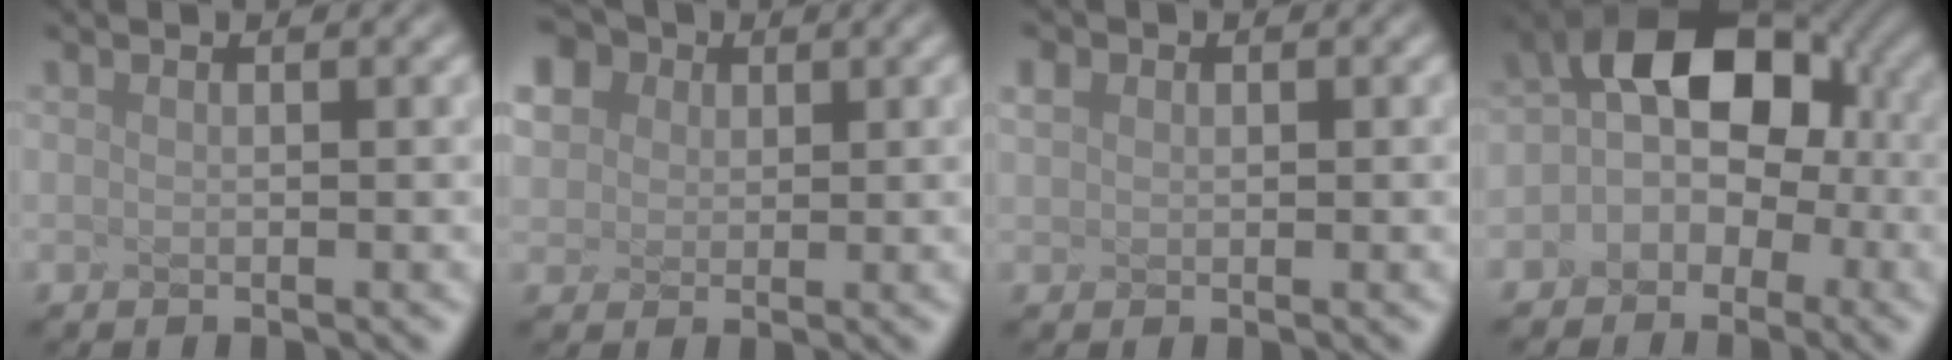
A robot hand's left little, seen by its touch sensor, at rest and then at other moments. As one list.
[{"total": 3.1, "force": [1.6, 2.5, 0.8], "torque": [-0.079, 0.015, 0.059]}, {"total": 1.0, "force": [-0.5, -0.5, -0.7], "torque": [-0.024, -0.005, 0.034]}, {"total": 5.6, "force": [-1.9, 4.0, 3.4], "torque": [-0.054, 0.002, -0.011]}]